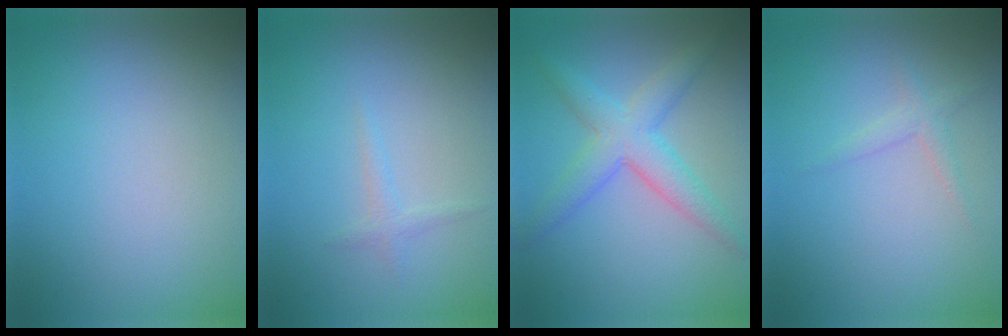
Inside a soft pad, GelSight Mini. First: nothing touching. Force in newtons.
{"total": 1.0, "press": 1.0, "slide": 0.1}
{"total": 4.7, "press": 4.7, "slide": 0.2}
{"total": 1.2, "press": 1.2, "slide": 0.0}